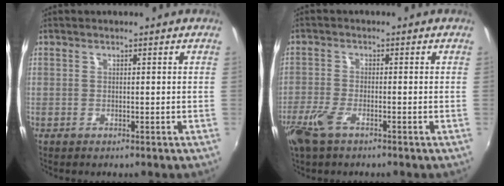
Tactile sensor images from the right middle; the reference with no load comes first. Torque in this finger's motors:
{"motor_torque": [0.74, -0.67, 0.25, 0.08]}